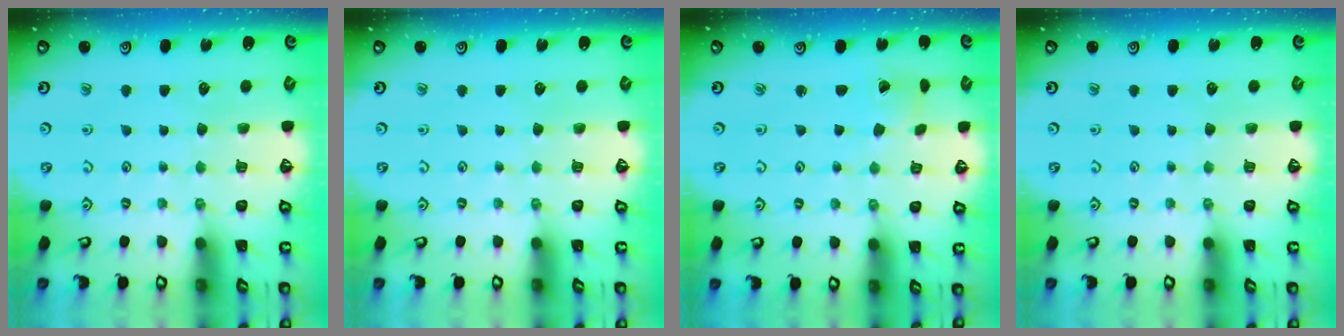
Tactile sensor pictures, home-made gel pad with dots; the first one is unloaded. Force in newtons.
{"total": 0.0}
{"total": 2.6, "press": 2.6, "slide": 0.1}
{"total": 0.0}